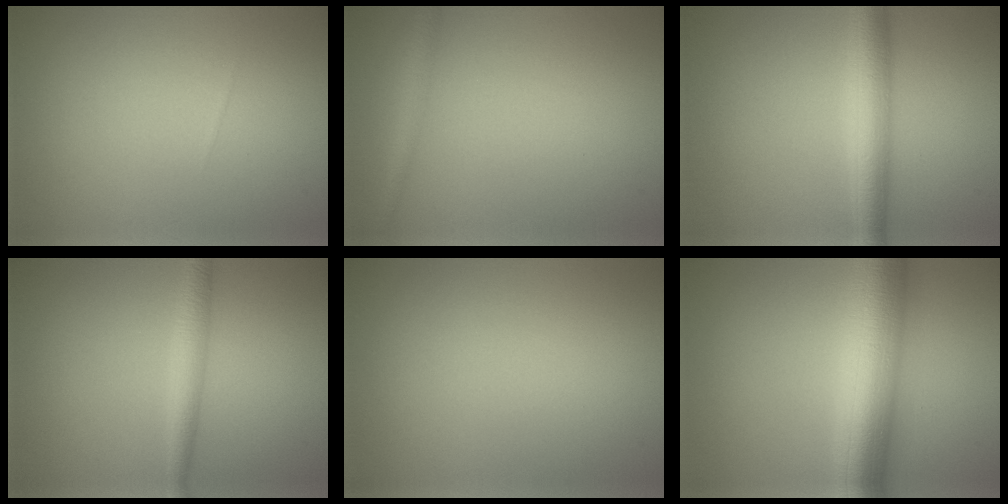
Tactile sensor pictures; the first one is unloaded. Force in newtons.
{"total": 1.8, "press": 1.8, "slide": 0.1}
{"total": 4.5, "press": 4.5, "slide": 0.1}
{"total": 2.4, "press": 2.4, "slide": 0.0}
{"total": 0.0}
{"total": 10.1, "press": 10.1, "slide": 0.1}